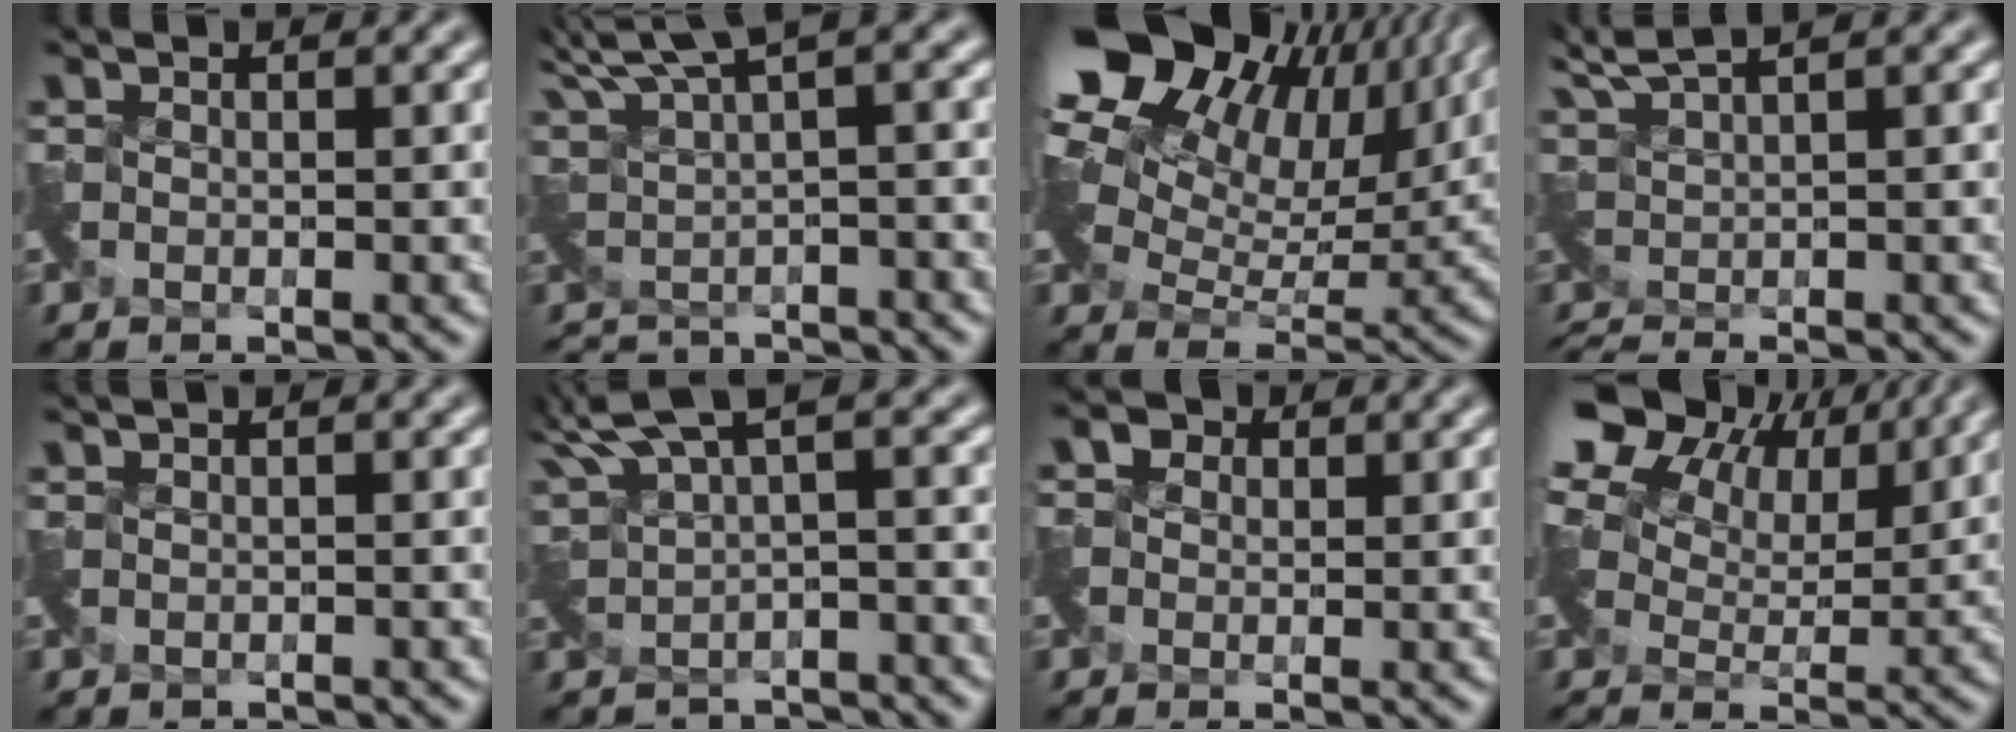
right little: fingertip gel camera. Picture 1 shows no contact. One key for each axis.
{"total": 3.2, "fx": 1.4, "fy": 1.4, "fz": 2.5, "tx": -0.054, "ty": -0.018, "tz": 0.044}
{"total": 18.5, "fx": 10.2, "fy": 10.9, "fz": 11.0, "tx": -0.207, "ty": 0.060, "tz": 0.163}
{"total": 2.5, "fx": 1.4, "fy": 0.4, "fz": 2.1, "tx": -0.042, "ty": -0.002, "tz": 0.024}
{"total": 1.1, "fx": -0.1, "fy": 0.8, "fz": 0.8, "tx": -0.018, "ty": -0.010, "tz": -0.002}
{"total": 3.2, "fx": 1.4, "fy": 1.6, "fz": 2.4, "tx": -0.052, "ty": -0.028, "tz": 0.044}
{"total": 1.4, "fx": -0.4, "fy": 1.2, "fz": -0.7, "tx": 0.013, "ty": 0.000, "tz": -0.007}
{"total": 14.7, "fx": 7.9, "fy": 8.7, "fz": 8.8, "tx": -0.188, "ty": 0.038, "tz": 0.114}